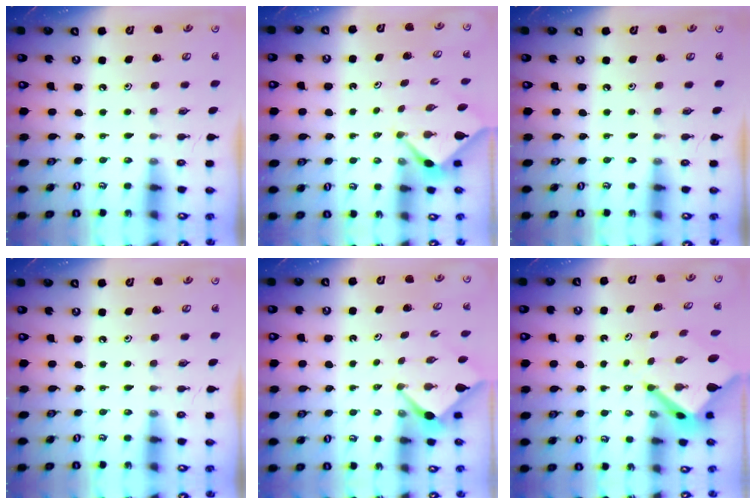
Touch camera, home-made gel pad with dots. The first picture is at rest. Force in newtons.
{"total": 2.3, "press": 2.3, "slide": 0.1}
{"total": 0.0}
{"total": 0.0}
{"total": 2.5, "press": 2.5, "slide": 0.3}
{"total": 5.7, "press": 5.6, "slide": 0.6}